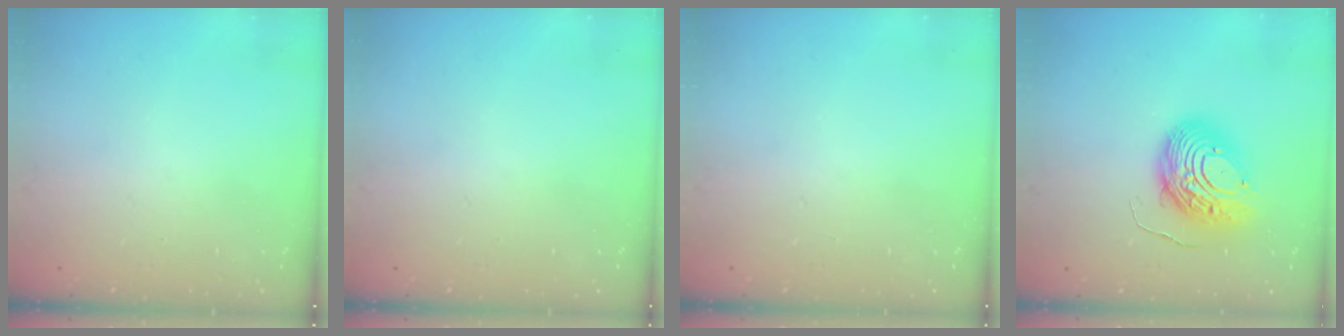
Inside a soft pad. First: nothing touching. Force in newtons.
{"total": 0.0}
{"total": 0.0}
{"total": 11.8, "press": 11.8, "slide": 1.3}